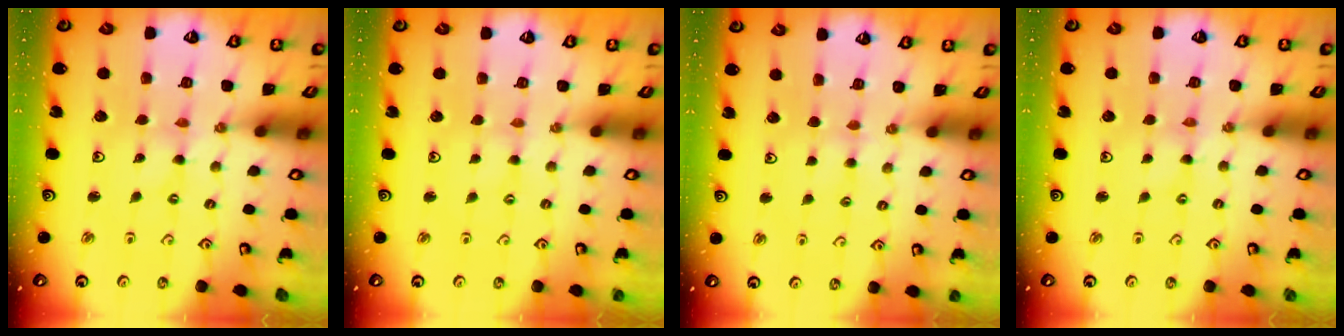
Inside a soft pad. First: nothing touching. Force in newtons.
{"total": 0.8, "press": 0.8, "slide": 0.2}
{"total": 3.0, "press": 3.0, "slide": 0.4}
{"total": 0.0}